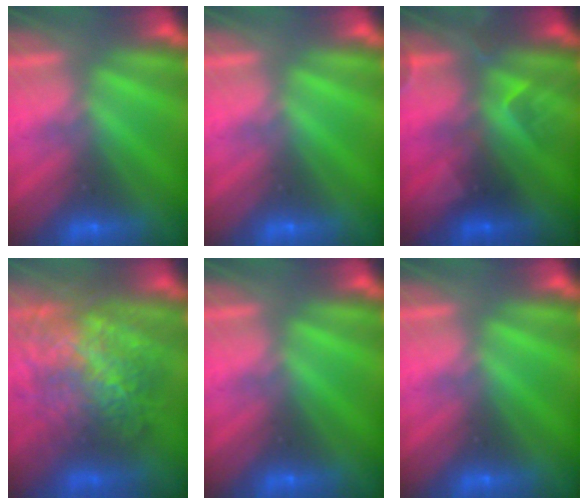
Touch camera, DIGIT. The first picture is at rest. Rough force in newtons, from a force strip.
{"total": 0.0}
{"total": 2.4}
{"total": 11.3}
{"total": 0.0}
{"total": 0.0}